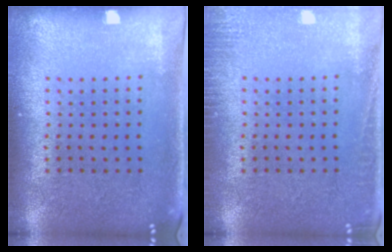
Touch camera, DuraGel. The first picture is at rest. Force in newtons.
{"total": 1.6, "press": 1.6, "slide": 0.4}